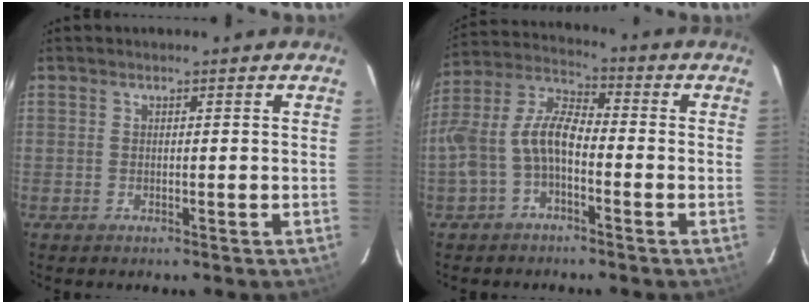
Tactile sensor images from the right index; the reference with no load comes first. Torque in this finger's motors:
{"motor_torque": [0.78, -0.45, 0.71, 0.21]}